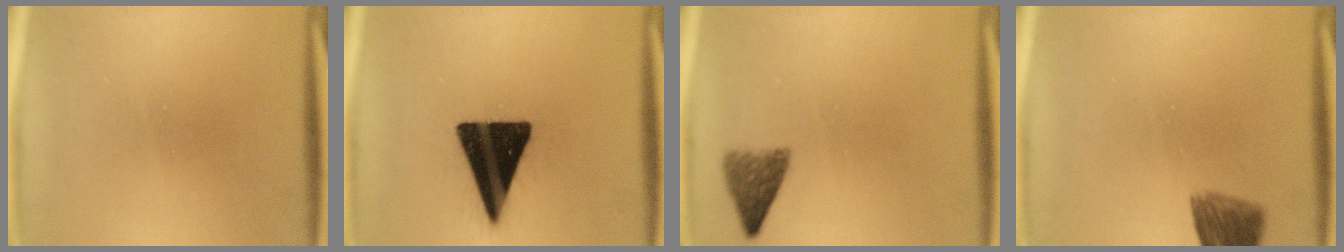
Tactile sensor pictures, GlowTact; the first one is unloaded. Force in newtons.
{"total": 18.8}
{"total": 3.5}
{"total": 6.0}